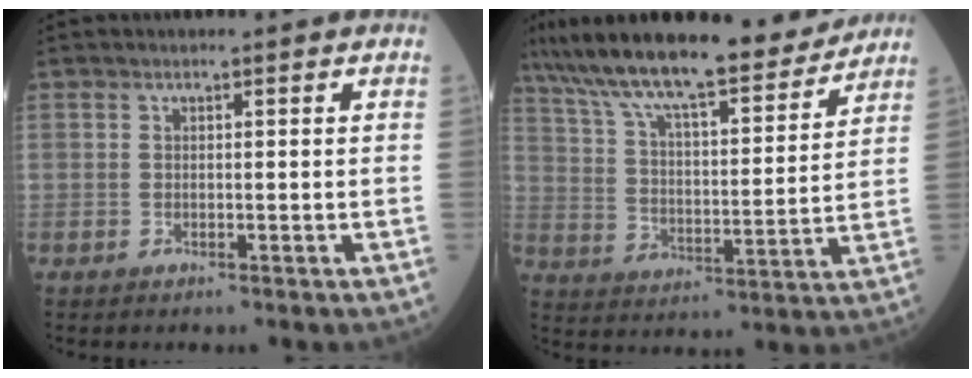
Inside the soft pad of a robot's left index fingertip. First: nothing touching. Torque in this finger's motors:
{"motor_torque": [1.09, -1.05, 0.71, 0.19]}